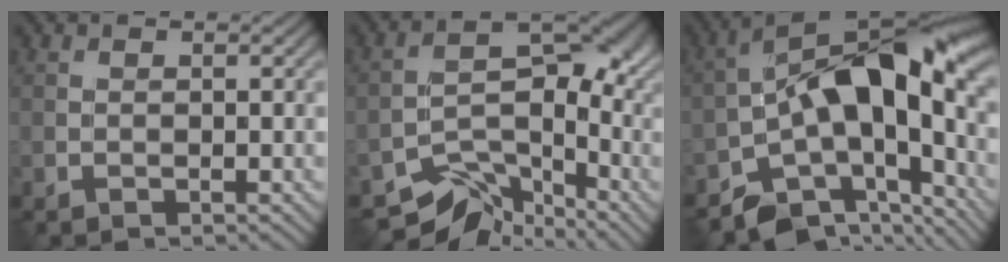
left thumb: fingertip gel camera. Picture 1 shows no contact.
{"total": 10.8, "force": [-7.3, 5.5, 5.6], "torque": [-0.087, -0.023, -0.129]}
{"total": 14.1, "force": [-4.0, 7.2, 11.4], "torque": [-0.165, 0.004, -0.080]}